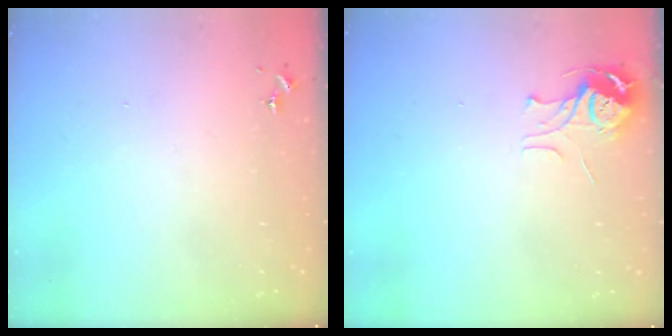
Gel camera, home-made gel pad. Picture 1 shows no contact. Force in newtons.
{"total": 6.7, "press": 6.7, "slide": 0.6}